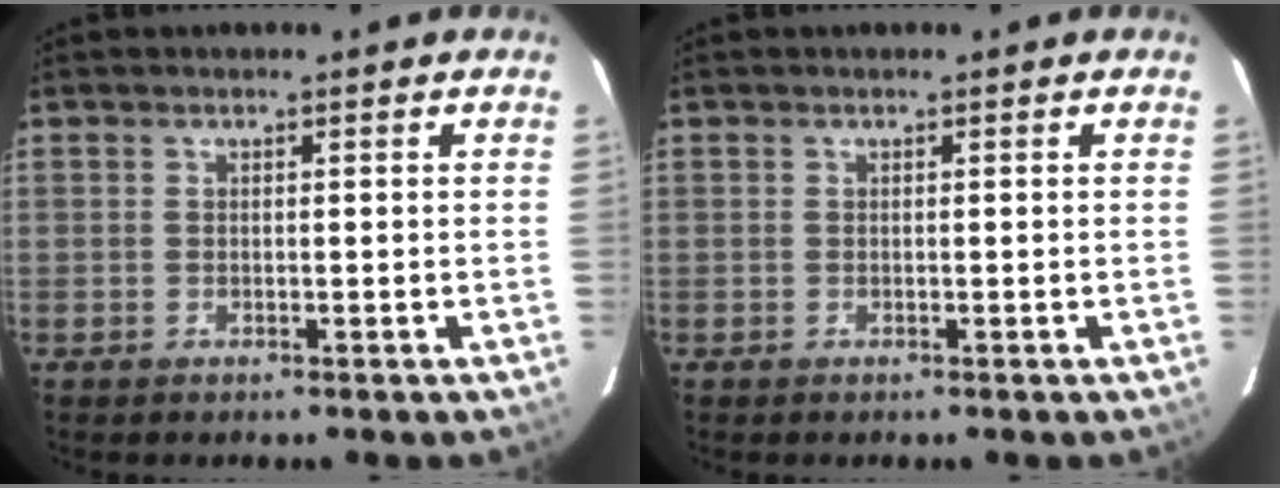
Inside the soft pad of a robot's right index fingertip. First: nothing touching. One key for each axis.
{"total": 0.0}